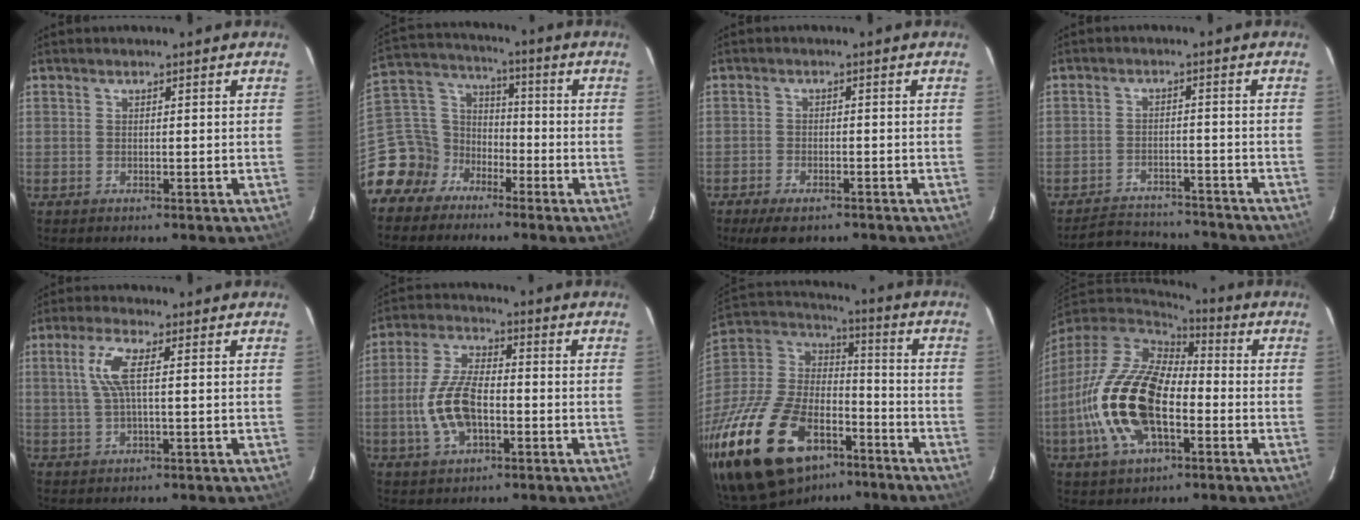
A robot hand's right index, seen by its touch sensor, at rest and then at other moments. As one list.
[{"total": 11.3, "force": [-7.6, 8.1, 1.7], "torque": [-0.067, 0.046, -0.153]}, {"total": 6.3, "force": [-4.8, 2.6, 3.1], "torque": [-0.079, -0.015, -0.076]}, {"total": 12.0, "force": [-10.9, 4.3, 2.8], "torque": [-0.072, 0.021, -0.141]}, {"total": 5.9, "force": [1.1, 0.9, 5.7], "torque": [-0.119, 0.005, 0.026]}, {"total": 11.1, "force": [-2.6, 5.6, 9.3], "torque": [-0.198, 0.005, -0.045]}, {"total": 33.5, "force": [-20.5, 18.1, 19.2], "torque": [-0.422, -0.009, -0.326]}, {"total": 20.0, "force": [-4.4, 10.6, 16.4], "torque": [-0.352, -0.011, -0.079]}]